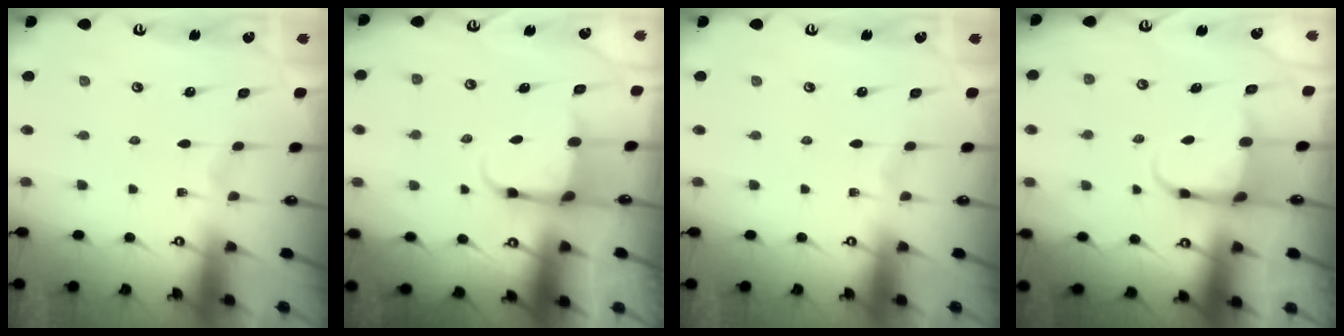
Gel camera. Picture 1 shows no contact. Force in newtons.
{"total": 3.8, "press": 3.6, "slide": 1.0}
{"total": 0.0}
{"total": 4.6, "press": 4.5, "slide": 0.8}